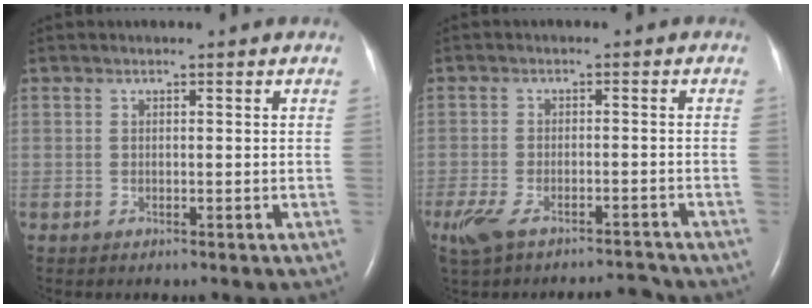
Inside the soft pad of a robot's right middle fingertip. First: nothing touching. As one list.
[{"total": 7.5, "force": [-6.4, 1.9, 3.6], "torque": [-0.077, -0.007, -0.113]}]